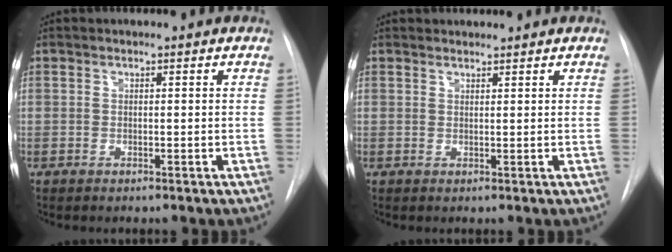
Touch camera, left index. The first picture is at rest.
{"total": 1.8, "force": [1.8, 0.3, 0.1], "torque": [-0.006, 0.015, 0.033]}